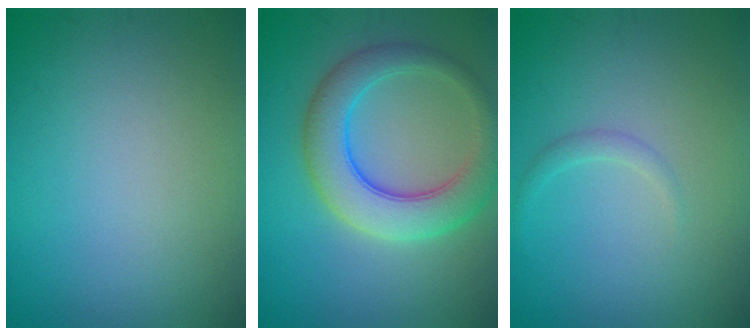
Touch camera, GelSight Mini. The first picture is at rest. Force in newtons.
{"total": 6.4, "press": 6.4, "slide": 0.2}
{"total": 1.0, "press": 1.0, "slide": 0.1}